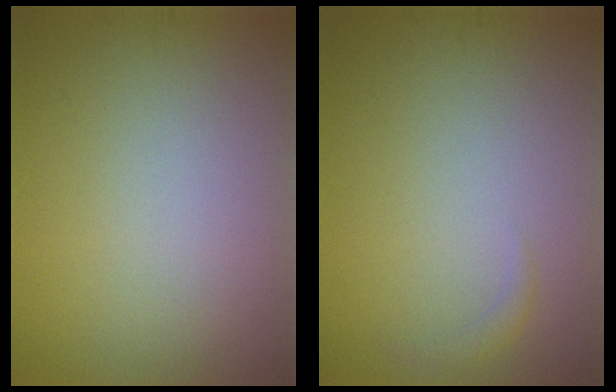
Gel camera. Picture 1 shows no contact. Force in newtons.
{"total": 0.8, "press": 0.8, "slide": 0.0}